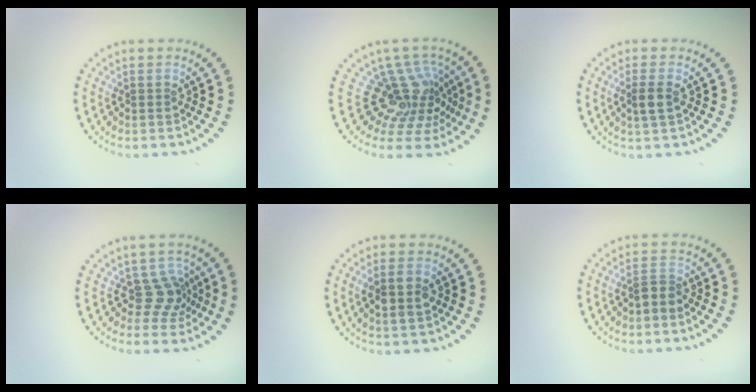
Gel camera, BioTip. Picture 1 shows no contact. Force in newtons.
{"total": 4.8, "press": 3.1, "slide": 3.7}
{"total": 1.8, "press": 1.5, "slide": 0.9}
{"total": 2.6, "press": 1.9, "slide": 1.8}
{"total": 2.7, "press": 2.5, "slide": 0.8}
{"total": 1.7, "press": 1.4, "slide": 1.1}